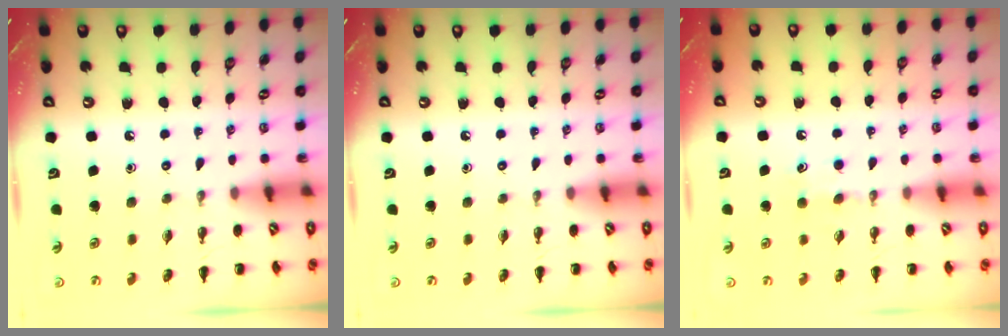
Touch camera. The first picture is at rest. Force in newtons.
{"total": 0.0}
{"total": 5.0, "press": 4.8, "slide": 1.4}